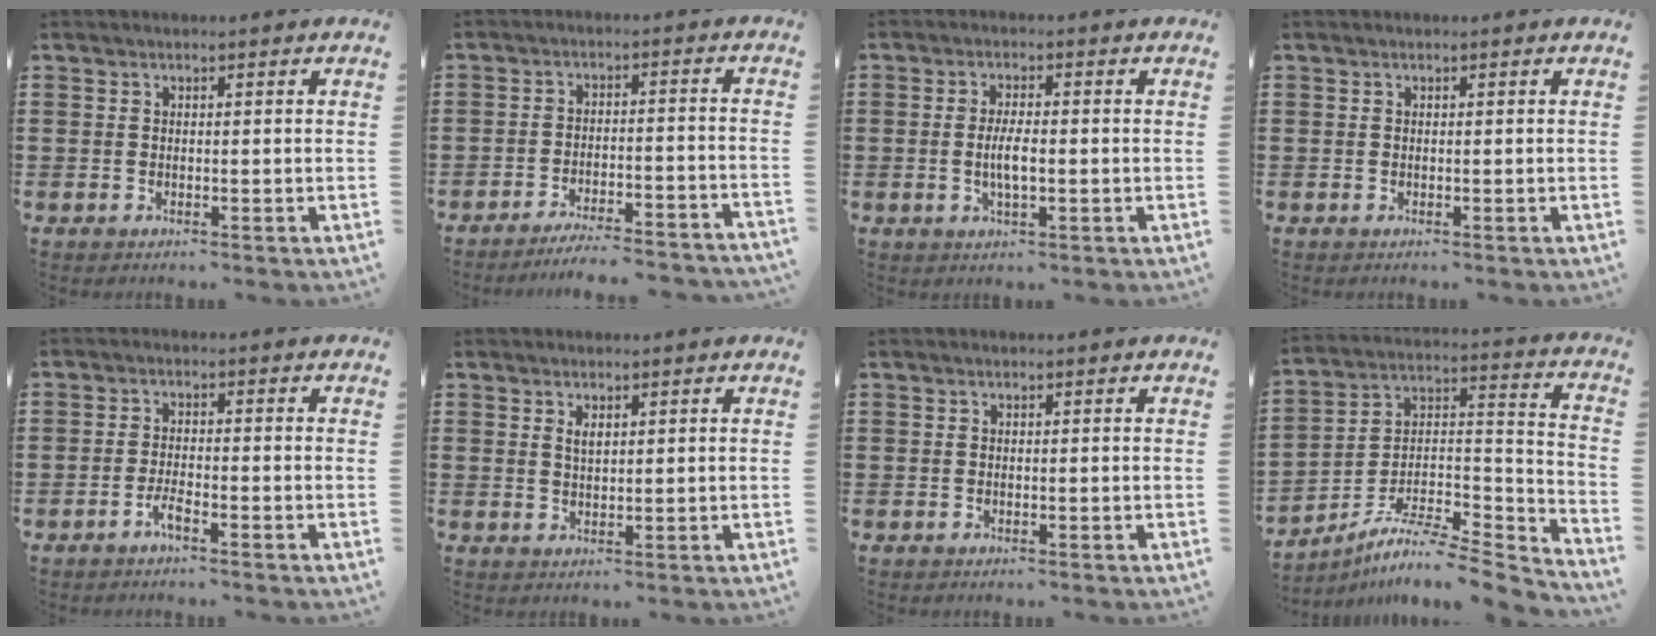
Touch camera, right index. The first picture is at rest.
{"total": 4.8, "force": [-4.5, -0.2, 1.5], "torque": [-0.027, -0.006, -0.088]}
{"total": 3.9, "force": [-0.5, 1.1, 3.7], "torque": [-0.081, -0.005, -0.014]}
{"total": 0.0}
{"total": 2.5, "force": [-1.8, 0.2, 1.8], "torque": [-0.040, -0.002, -0.035]}
{"total": 1.6, "force": [0.9, 0.7, 1.2], "torque": [-0.025, 0.004, 0.015]}
{"total": 0.0}
{"total": 8.0, "force": [-6.6, 1.8, 4.1], "torque": [-0.071, 0.005, -0.132]}